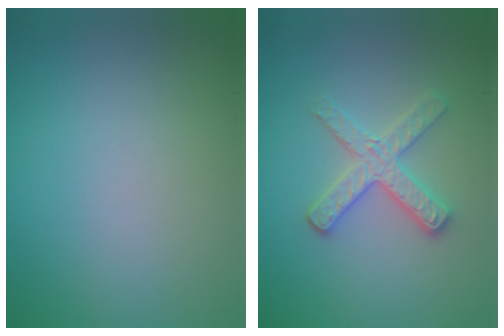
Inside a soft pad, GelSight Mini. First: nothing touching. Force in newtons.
{"total": 3.1, "press": 2.9, "slide": 1.2}